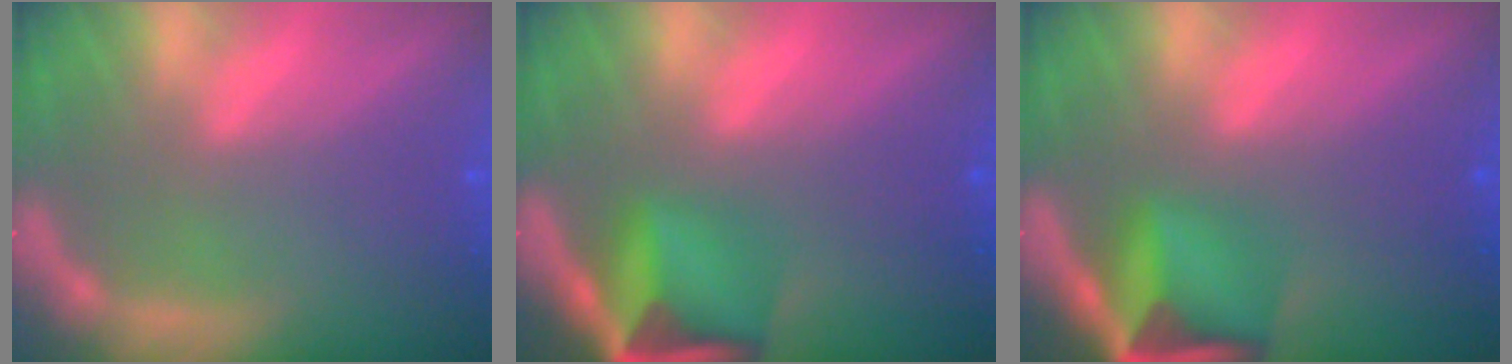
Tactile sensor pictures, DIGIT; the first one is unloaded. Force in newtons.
{"total": 7.4}
{"total": 7.4}